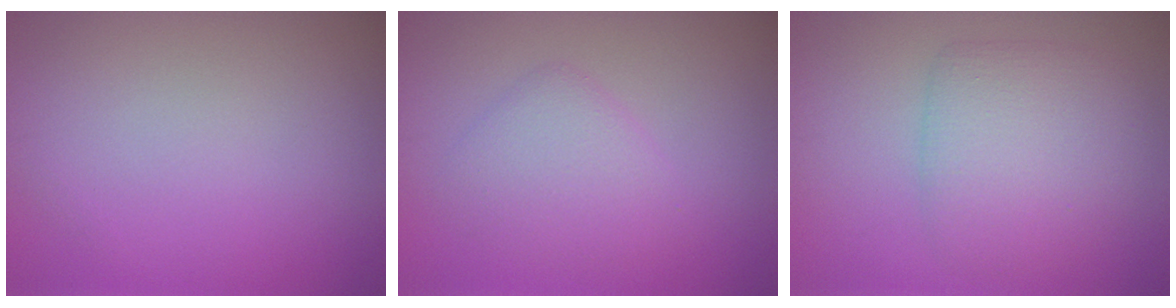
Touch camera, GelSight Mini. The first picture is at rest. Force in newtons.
{"total": 2.7, "press": 2.7, "slide": 0.0}
{"total": 4.2, "press": 4.2, "slide": 0.3}